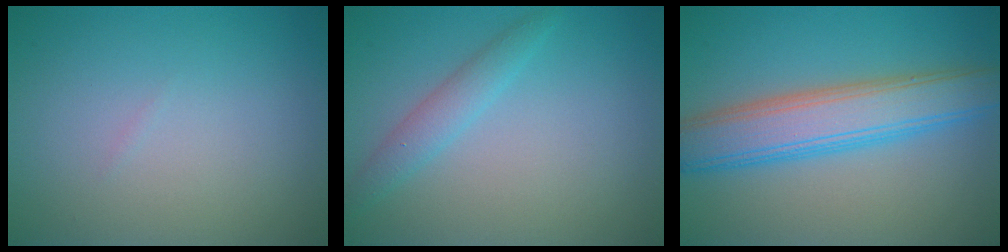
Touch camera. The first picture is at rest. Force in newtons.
{"total": 2.1, "press": 2.1, "slide": 0.1}
{"total": 6.6, "press": 6.6, "slide": 0.0}